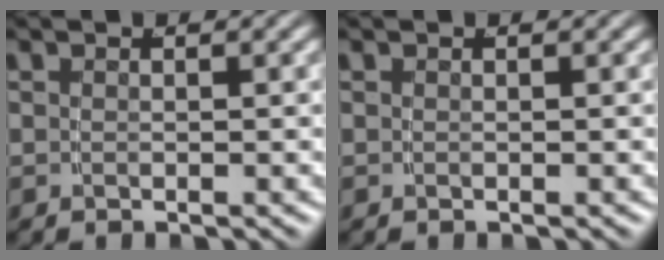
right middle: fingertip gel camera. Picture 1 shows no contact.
{"total": 0.0}